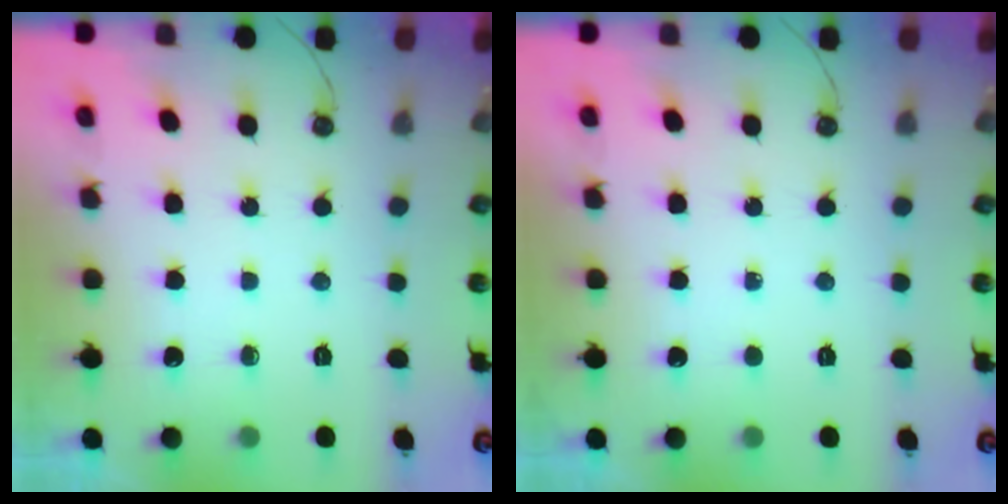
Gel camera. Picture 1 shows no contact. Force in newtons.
{"total": 0.0}